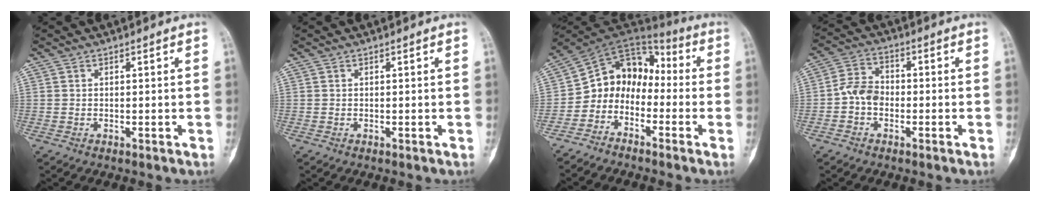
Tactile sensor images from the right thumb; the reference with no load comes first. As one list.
[{"total": 0.0}, {"total": 10.6, "force": [-3.9, 8.5, 5.0], "torque": [-0.052, 0.089, -0.089]}, {"total": 5.9, "force": [-1.5, 4.4, 3.6], "torque": [-0.052, 0.021, -0.041]}]